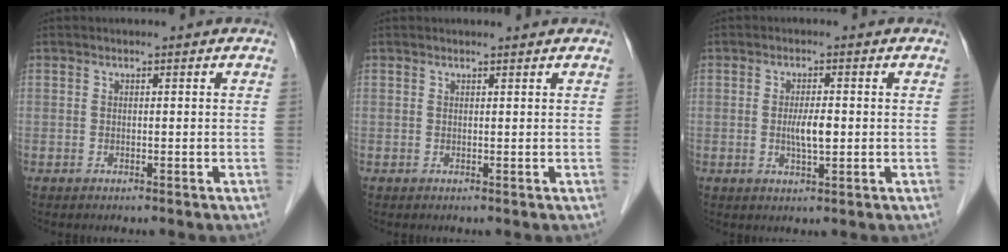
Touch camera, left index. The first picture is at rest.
{"total": 0.8, "force": [0.8, 0.0, 0.1], "torque": [-0.008, -0.001, 0.009]}
{"total": 3.5, "force": [-0.5, 0.7, 3.3], "torque": [-0.063, -0.007, -0.008]}